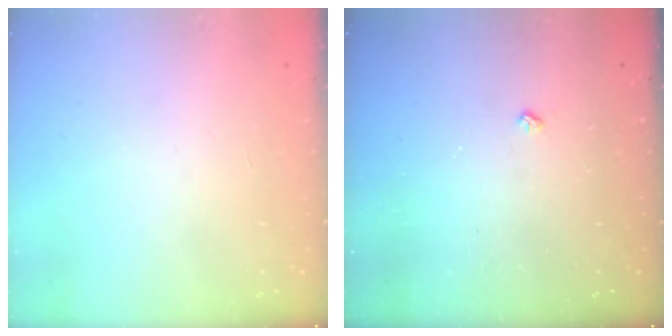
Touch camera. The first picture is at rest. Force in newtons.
{"total": 2.2, "press": 2.1, "slide": 0.4}